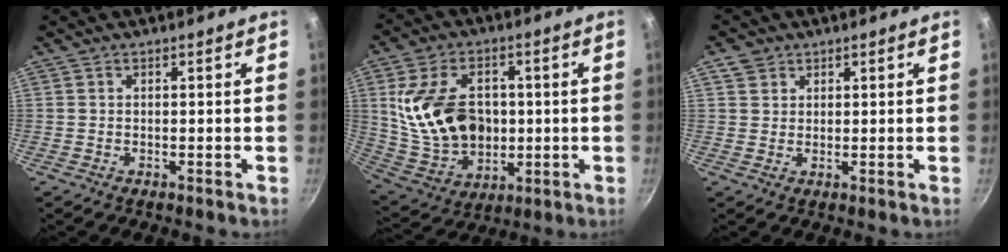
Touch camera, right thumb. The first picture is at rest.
{"total": 18.7, "force": [1.7, 13.2, 13.1], "torque": [-0.219, 0.000, 0.047]}
{"total": 3.1, "force": [1.6, 2.6, 0.8], "torque": [0.003, 0.002, 0.027]}